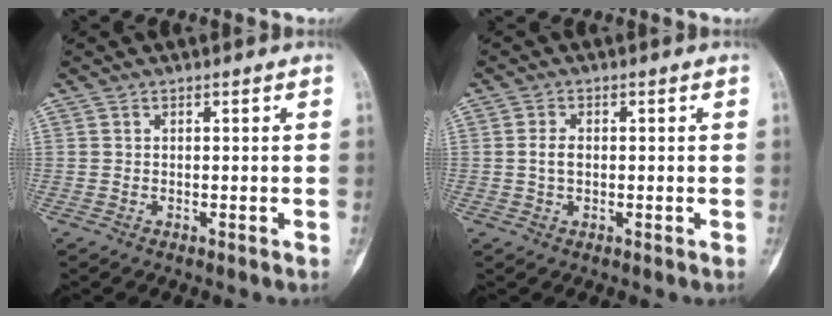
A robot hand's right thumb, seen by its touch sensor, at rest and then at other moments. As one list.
[{"total": 2.6, "force": [0.0, 1.6, 2.0], "torque": [-0.038, 0.004, -0.003]}]